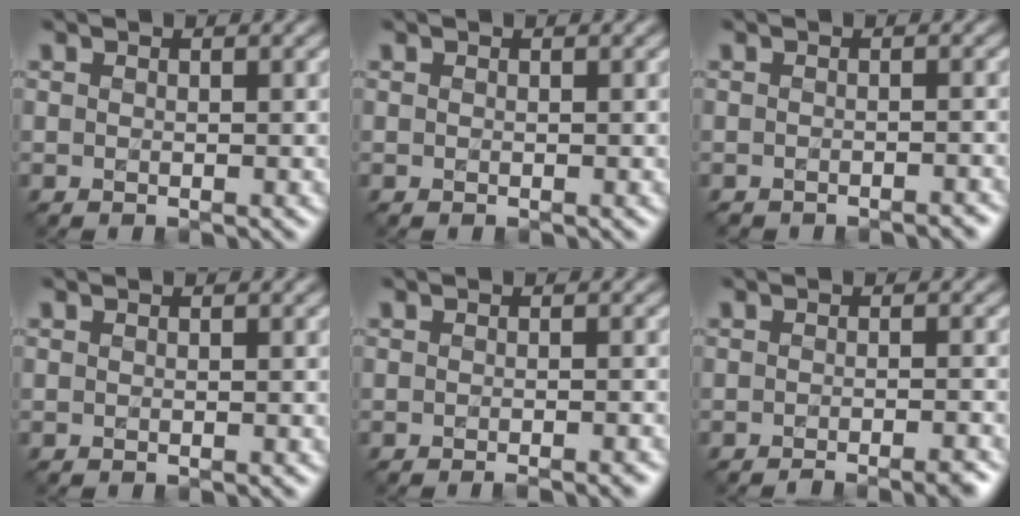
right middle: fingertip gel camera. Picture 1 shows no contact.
{"total": 0.0}
{"total": 1.5, "force": [-1.5, 0.1, 0.1], "torque": [0.004, 0.000, -0.016]}
{"total": 0.0}
{"total": 2.0, "force": [-1.5, 0.4, 1.4], "torque": [-0.009, 0.000, -0.023]}
{"total": 3.2, "force": [-2.5, 0.5, 1.9], "torque": [-0.022, 0.005, -0.038]}